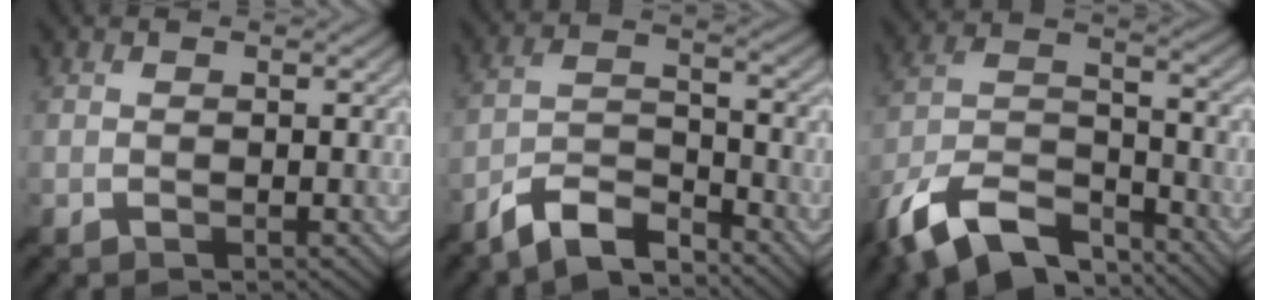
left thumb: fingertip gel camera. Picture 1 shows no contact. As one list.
[{"total": 7.5, "force": [-6.2, 1.9, 3.7], "torque": [-0.074, 0.003, -0.128]}, {"total": 14.0, "force": [-10.4, 5.5, 7.6], "torque": [-0.167, -0.003, -0.205]}]